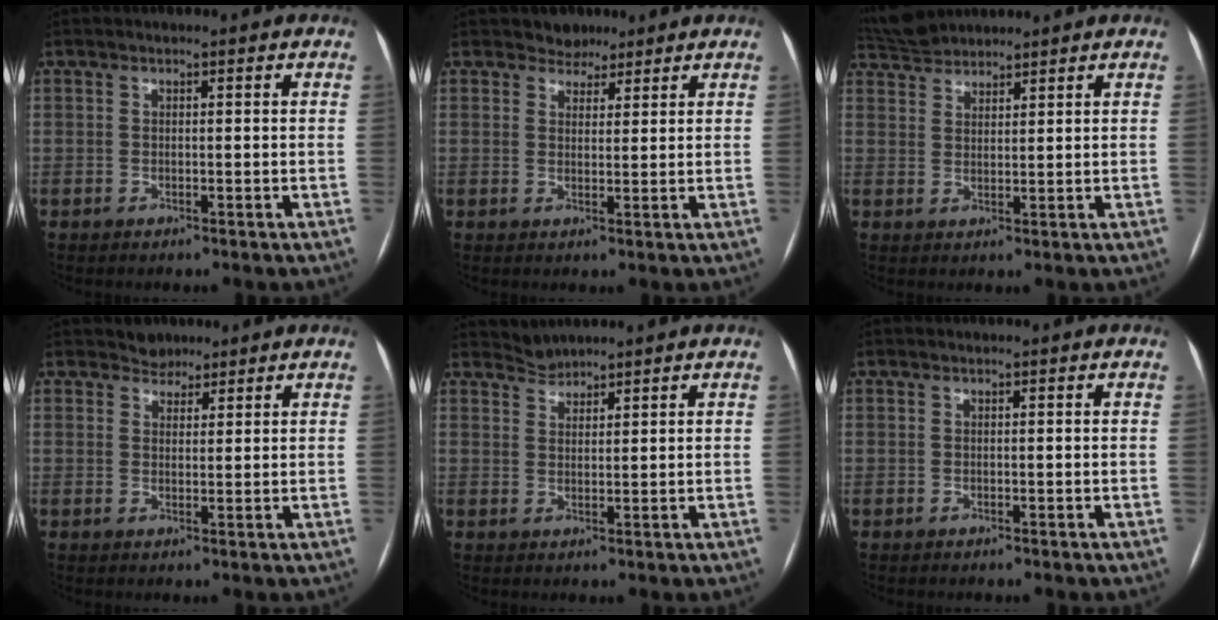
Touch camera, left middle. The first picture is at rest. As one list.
[{"total": 3.1, "force": [2.5, 1.8, 0.0], "torque": [0.004, 0.004, 0.037]}, {"total": 5.2, "force": [5.1, 1.0, 0.5], "torque": [-0.018, 0.028, 0.099]}, {"total": 2.5, "force": [2.1, 1.4, -0.2], "torque": [0.006, 0.004, 0.030]}, {"total": 2.2, "force": [2.1, 0.0, -0.7], "torque": [0.007, 0.004, 0.046]}, {"total": 0.0}]